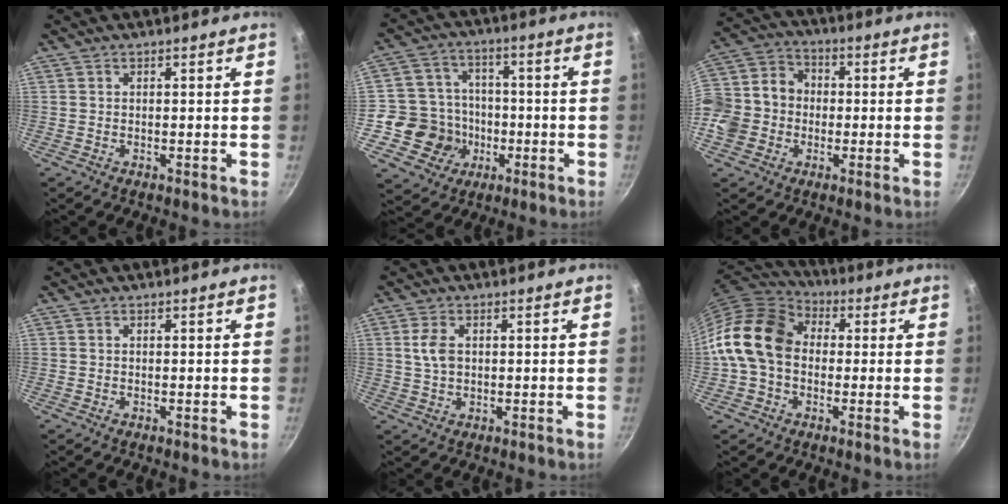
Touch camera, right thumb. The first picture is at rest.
{"total": 12.2, "force": [-2.9, 11.3, 3.5], "torque": [-0.027, 0.033, -0.052]}
{"total": 14.8, "force": [-2.6, 12.7, 7.1], "torque": [-0.126, 0.042, -0.060]}
{"total": 0.0}
{"total": 4.2, "force": [0.7, 2.7, 3.1], "torque": [-0.059, 0.004, 0.012]}
{"total": 15.4, "force": [0.5, 11.8, 10.0], "torque": [-0.160, 0.031, -0.009]}